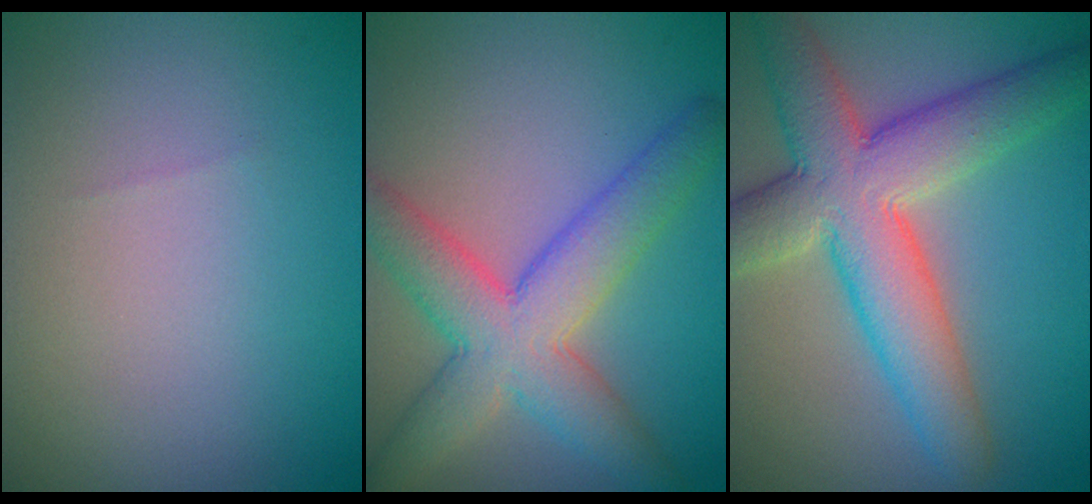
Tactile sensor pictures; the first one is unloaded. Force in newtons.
{"total": 7.0, "press": 7.0, "slide": 0.3}
{"total": 8.7, "press": 8.7, "slide": 0.5}